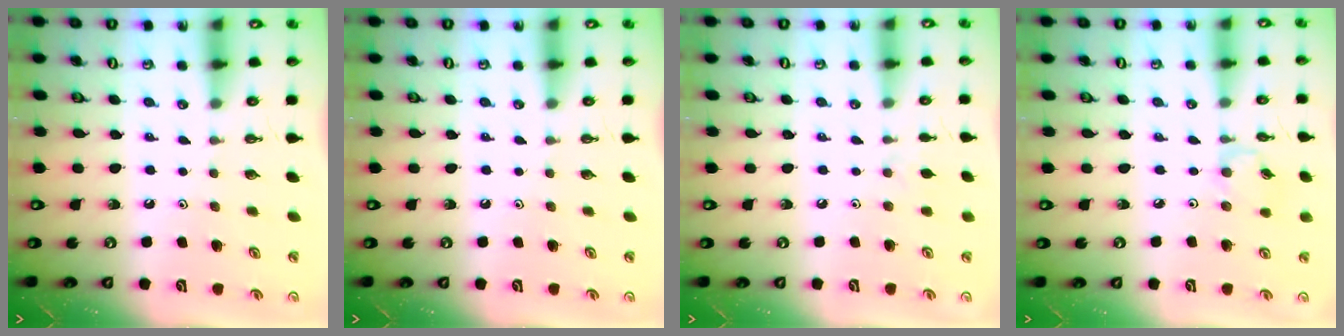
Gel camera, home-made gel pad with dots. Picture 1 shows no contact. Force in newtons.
{"total": 0.0}
{"total": 2.8, "press": 2.7, "slide": 0.5}
{"total": 3.7, "press": 3.7, "slide": 0.5}